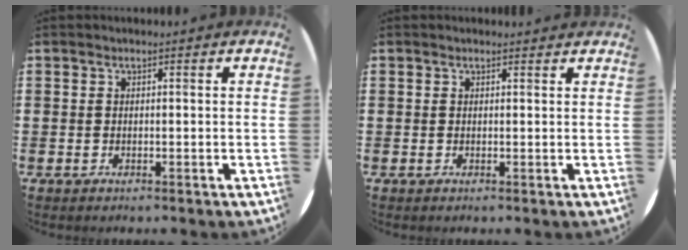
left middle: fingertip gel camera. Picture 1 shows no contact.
{"total": 0.0}